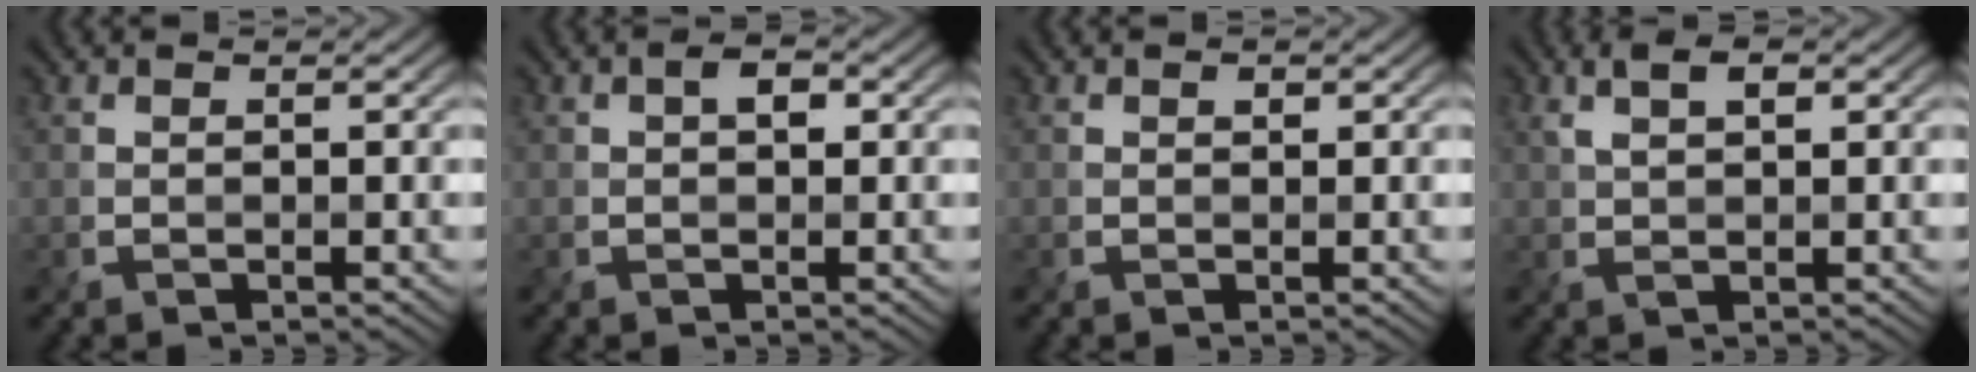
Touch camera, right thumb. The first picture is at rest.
{"total": 2.2, "force": [0.4, 1.3, 1.7], "torque": [-0.028, 0.006, 0.001]}
{"total": 0.8, "force": [0.3, 0.5, 0.5], "torque": [-0.008, 0.001, 0.004]}
{"total": 3.1, "force": [1.1, 1.3, 2.6], "torque": [-0.056, 0.006, 0.018]}